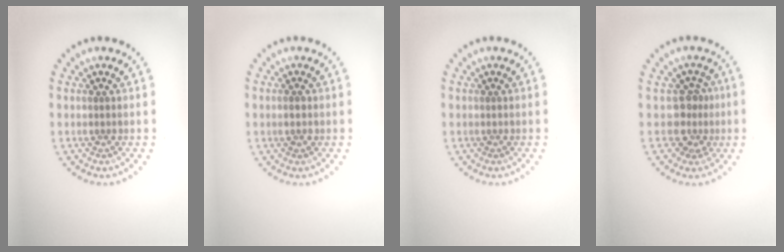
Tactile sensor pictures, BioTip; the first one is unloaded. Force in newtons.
{"total": 1.4, "press": 1.4, "slide": 0.2}
{"total": 0.0}
{"total": 2.6, "press": 1.9, "slide": 1.7}